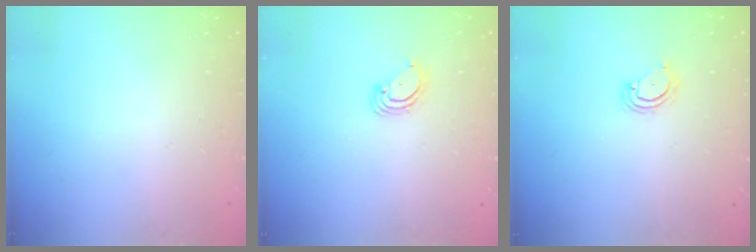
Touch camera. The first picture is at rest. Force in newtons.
{"total": 3.7, "press": 3.7, "slide": 0.1}
{"total": 4.5, "press": 4.5, "slide": 0.4}